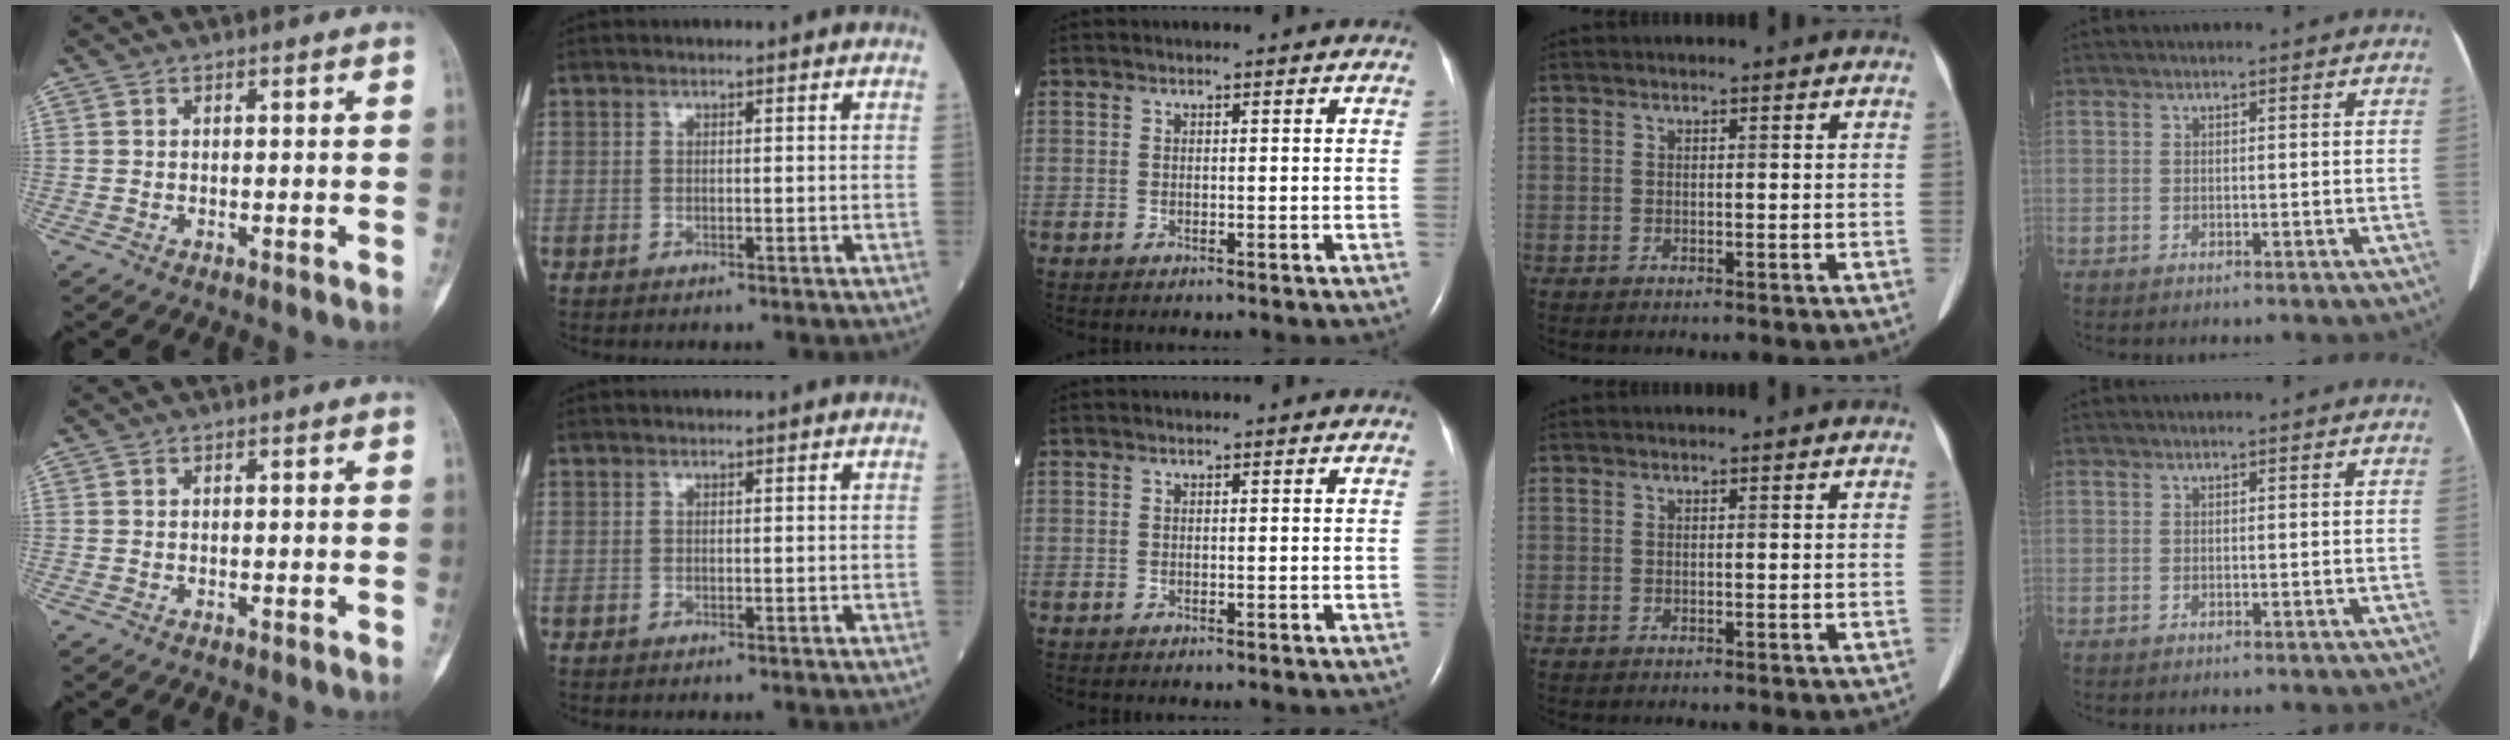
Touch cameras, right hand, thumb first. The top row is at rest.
{}